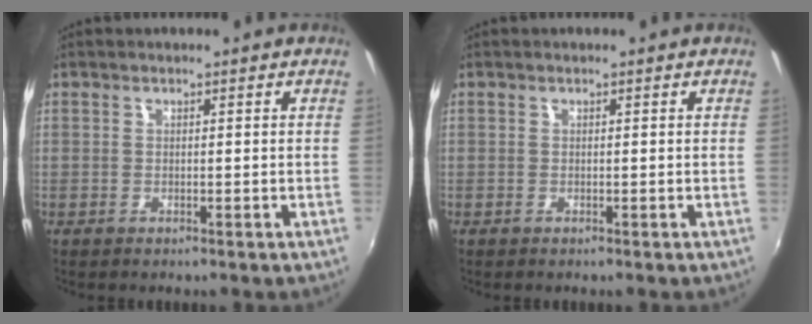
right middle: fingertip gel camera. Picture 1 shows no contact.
{"total": 0.0}